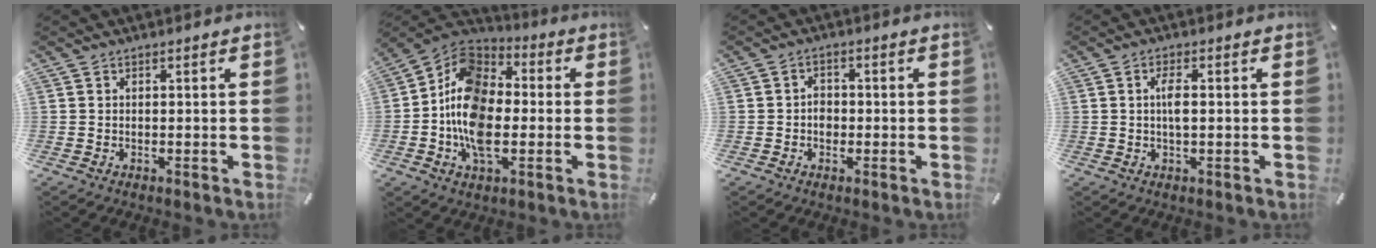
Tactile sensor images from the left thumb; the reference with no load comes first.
{"total": 14.9, "force": [-4.2, 9.5, 10.6], "torque": [-0.235, 0.012, -0.084]}
{"total": 2.8, "force": [-0.6, 2.3, 1.5], "torque": [-0.028, 0.007, -0.012]}
{"total": 3.6, "force": [0.2, 1.0, 3.4], "torque": [-0.066, 0.001, 0.002]}